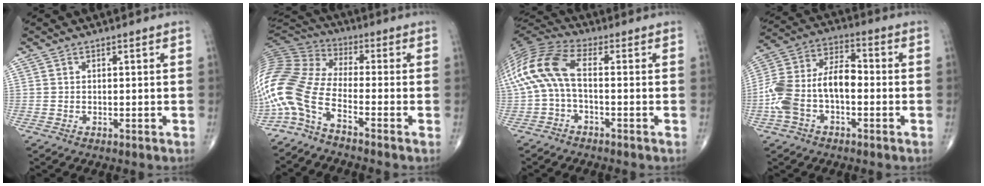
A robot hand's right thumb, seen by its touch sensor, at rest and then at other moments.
{"total": 13.1, "force": [-7.1, 4.8, 9.9], "torque": [-0.226, 0.062, -0.155]}
{"total": 11.7, "force": [-0.5, 5.1, 10.5], "torque": [-0.237, 0.038, -0.019]}
{"total": 14.2, "force": [-2.8, 7.9, 11.5], "torque": [-0.235, 0.048, -0.059]}